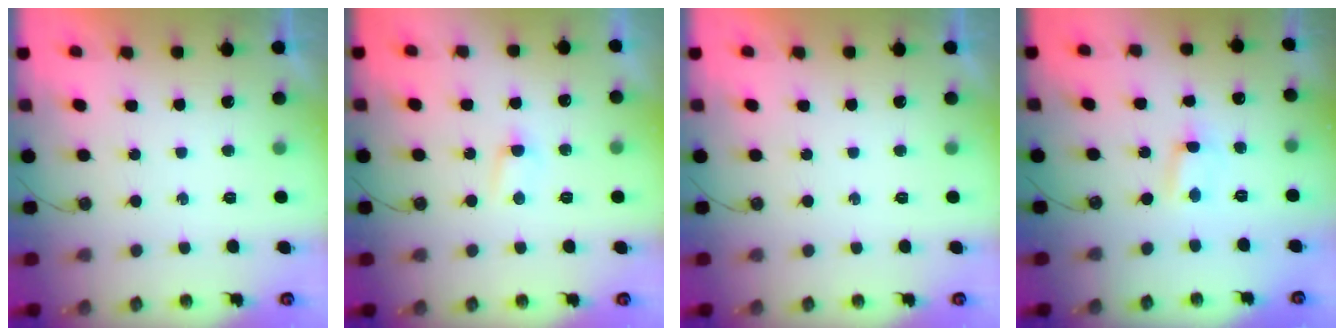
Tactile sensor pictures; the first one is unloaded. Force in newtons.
{"total": 3.0, "press": 3.0, "slide": 0.3}
{"total": 0.0}
{"total": 0.5, "press": 0.3, "slide": 0.4}